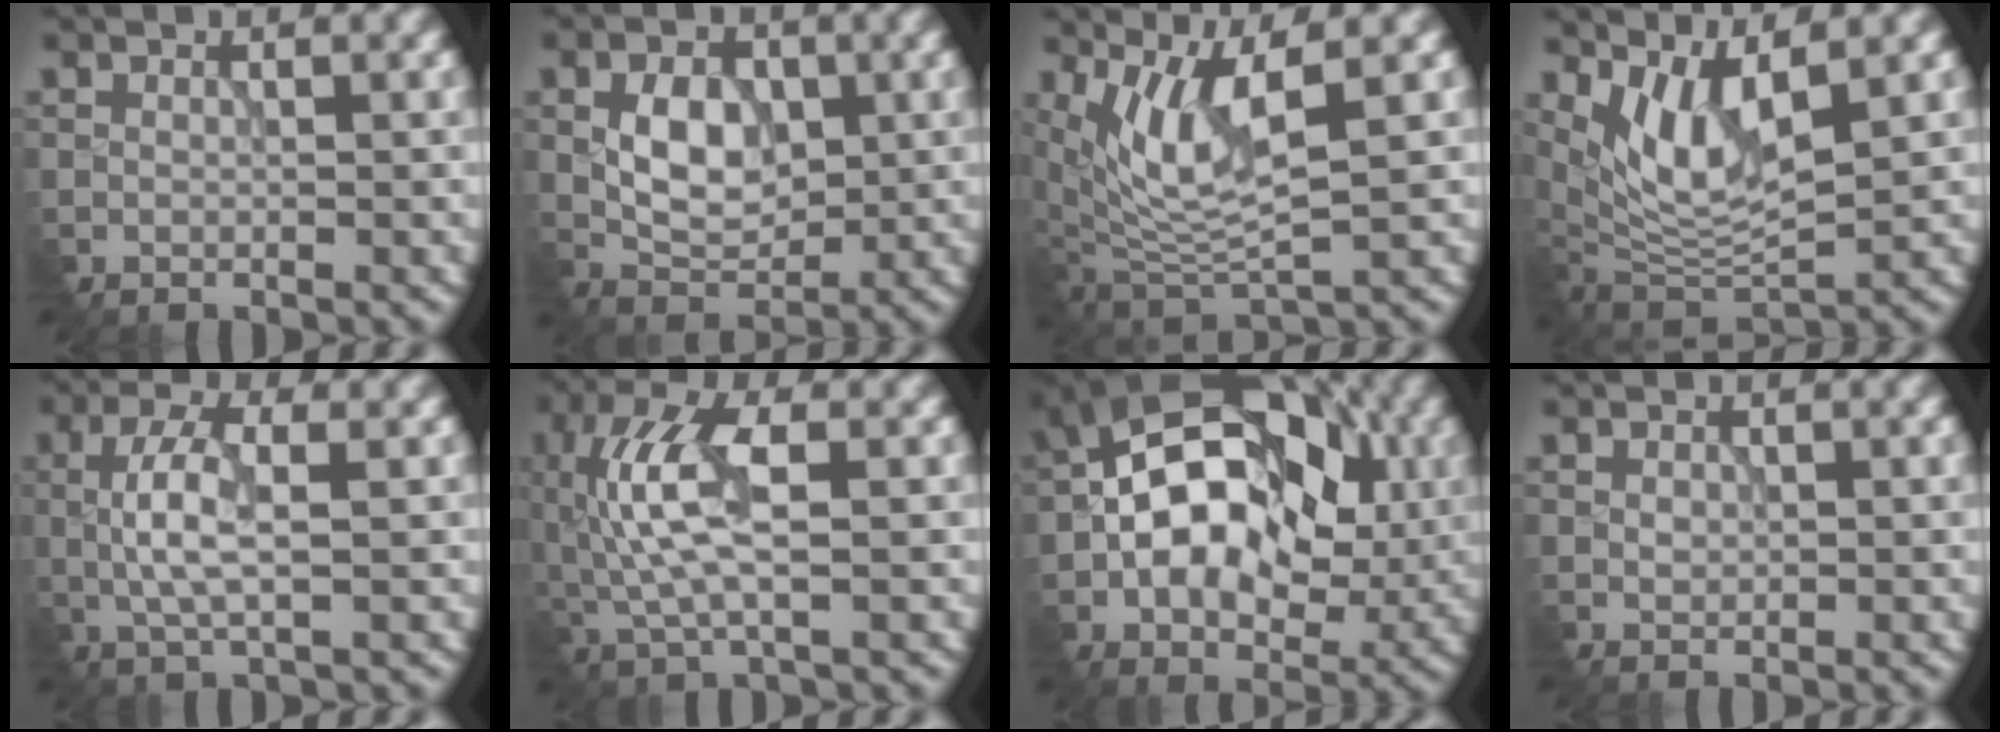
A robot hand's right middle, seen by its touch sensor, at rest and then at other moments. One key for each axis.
{"total": 4.7, "fx": -0.4, "fy": 3.2, "fz": 3.4, "tx": -0.063, "ty": -0.001, "tz": -0.004}
{"total": 6.5, "fx": 1.8, "fy": 2.0, "fz": 5.9, "tx": -0.121, "ty": -0.012, "tz": 0.044}
{"total": 5.6, "fx": 2.1, "fy": 2.0, "fz": 4.8, "tx": -0.094, "ty": -0.018, "tz": 0.051}
{"total": 4.4, "fx": -0.7, "fy": 1.4, "fz": 4.1, "tx": -0.089, "ty": 0.005, "tz": -0.011}
{"total": 7.5, "fx": -0.1, "fy": 3.0, "fz": 6.8, "tx": -0.146, "ty": 0.013, "tz": -0.001}
{"total": 13.8, "fx": -0.5, "fy": 9.1, "fz": 10.4, "tx": -0.166, "ty": 0.020, "tz": -0.017}
{"total": 0.7, "fx": -0.3, "fy": 0.6, "fz": 0.3, "tx": -0.004, "ty": 0.000, "tz": 0.003}